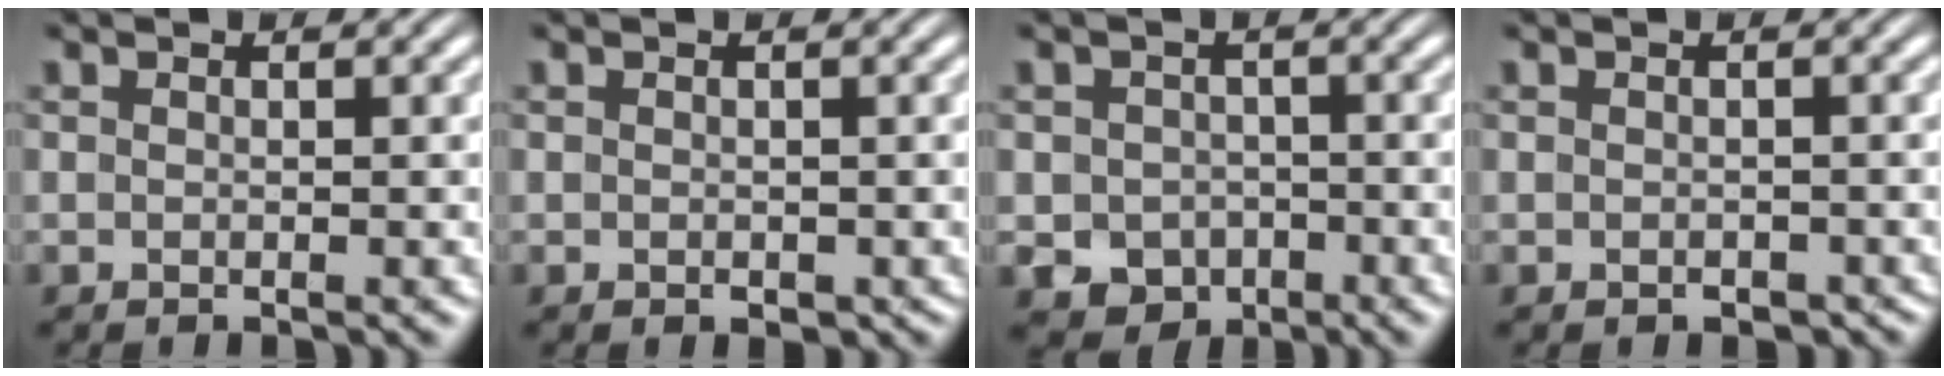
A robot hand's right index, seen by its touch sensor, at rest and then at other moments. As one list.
[{"total": 1.1, "force": [-0.7, 0.7, 0.5], "torque": [-0.007, -0.012, -0.004]}, {"total": 7.6, "force": [-3.2, 6.6, 2.0], "torque": [-0.033, -0.038, -0.046]}, {"total": 1.2, "force": [-1.1, 0.5, 0.2], "torque": [-0.005, -0.011, -0.010]}]